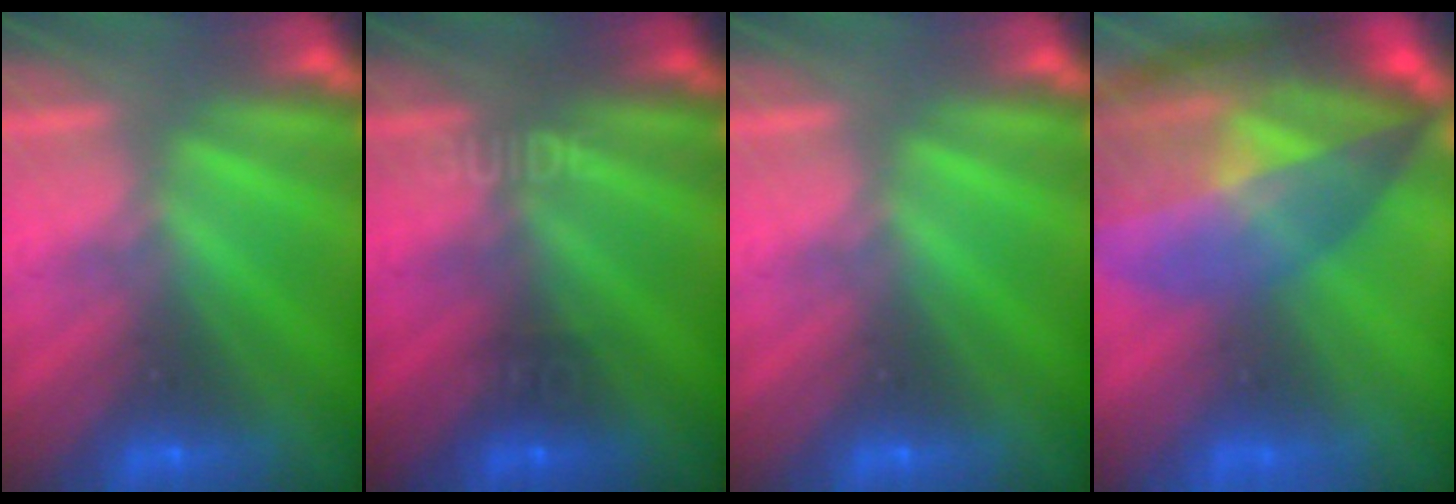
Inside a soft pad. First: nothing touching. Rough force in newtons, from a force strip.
{"total": 3.6}
{"total": 0.0}
{"total": 5.7}